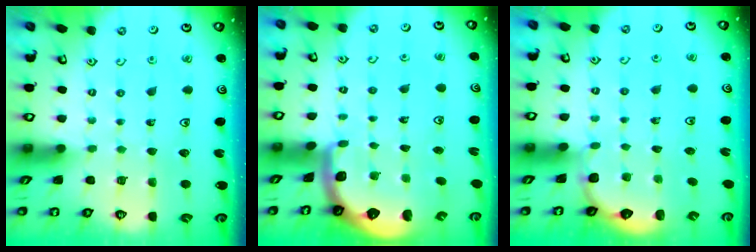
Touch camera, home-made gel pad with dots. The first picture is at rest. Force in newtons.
{"total": 2.4, "press": 2.3, "slide": 0.8}
{"total": 2.2, "press": 1.1, "slide": 1.9}